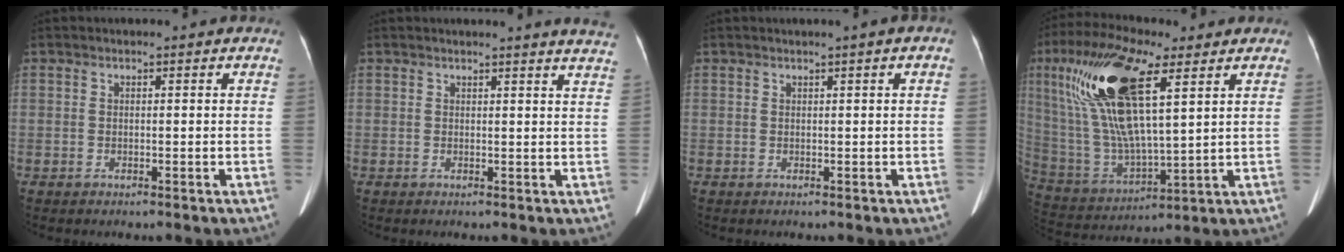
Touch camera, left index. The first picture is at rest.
{"total": 6.6, "force": [6.2, -0.7, 2.1], "torque": [-0.020, -0.026, 0.043]}
{"total": 1.1, "force": [0.4, -0.1, 1.0], "torque": [-0.015, 0.003, 0.007]}
{"total": 19.1, "force": [7.7, 4.6, 16.8], "torque": [-0.363, 0.008, 0.148]}